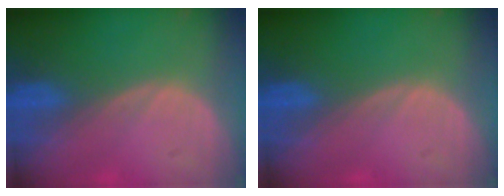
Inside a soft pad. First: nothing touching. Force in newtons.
{"total": 0.0}